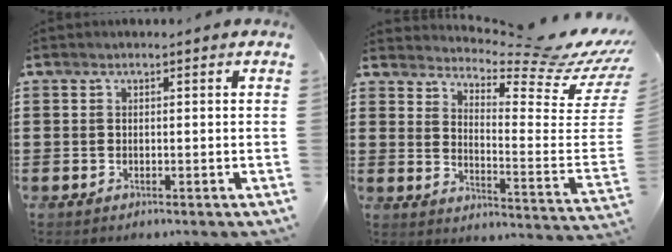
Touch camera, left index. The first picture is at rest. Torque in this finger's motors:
{"motor_torque": [2.14, 0.00, 0.09, -0.07]}